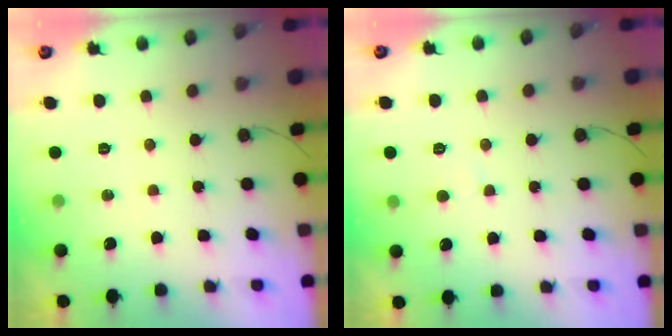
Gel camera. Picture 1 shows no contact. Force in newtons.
{"total": 3.3, "press": 3.3, "slide": 0.4}